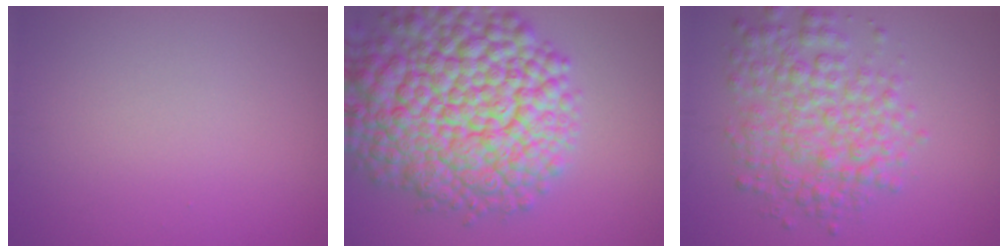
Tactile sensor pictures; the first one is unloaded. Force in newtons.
{"total": 14.4, "press": 14.4, "slide": 0.7}
{"total": 5.7, "press": 5.7, "slide": 0.1}